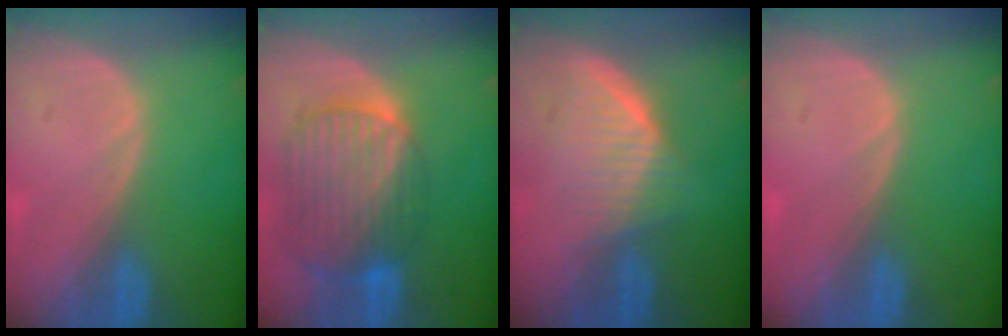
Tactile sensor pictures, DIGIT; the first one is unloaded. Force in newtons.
{"total": 10.4, "press": 8.8, "slide": 5.5}
{"total": 5.6, "press": 5.5, "slide": 1.1}
{"total": 0.5, "press": 0.1, "slide": 0.5}